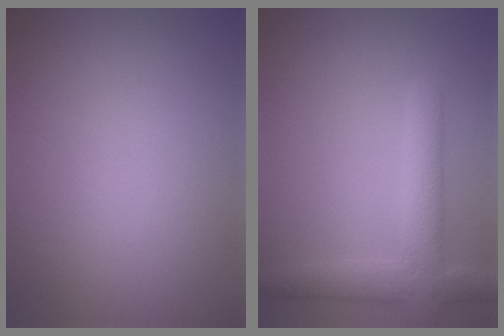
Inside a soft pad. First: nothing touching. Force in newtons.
{"total": 4.3, "press": 4.3, "slide": 0.4}